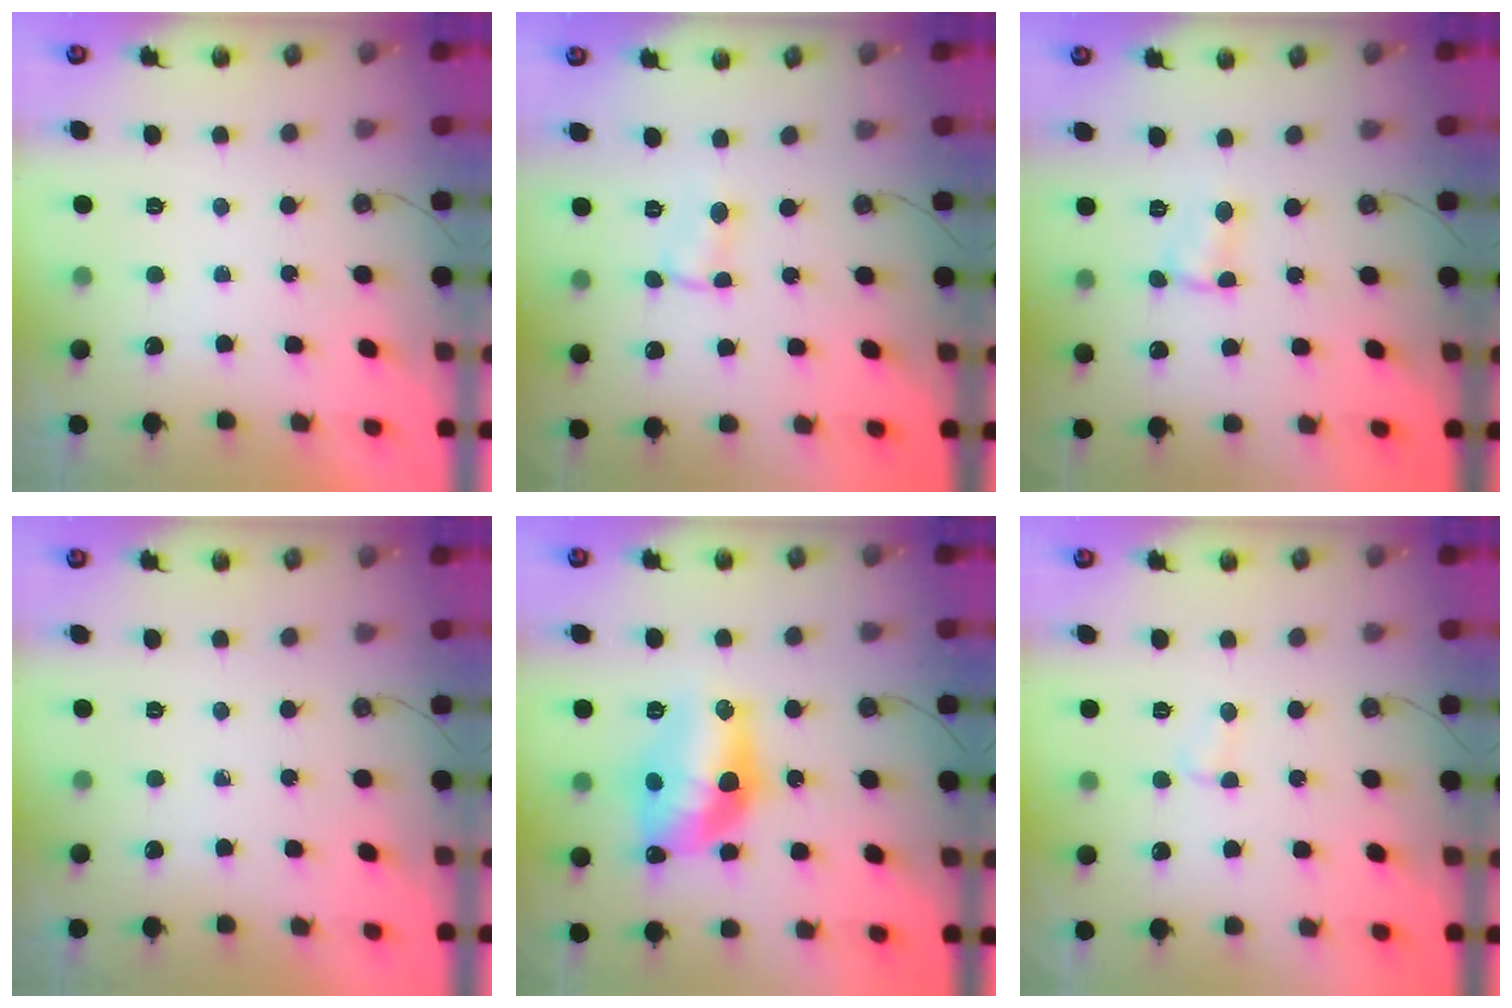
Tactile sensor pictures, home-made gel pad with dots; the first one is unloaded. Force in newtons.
{"total": 1.0, "press": 1.0, "slide": 0.2}
{"total": 1.4, "press": 1.4, "slide": 0.2}
{"total": 0.0}
{"total": 14.9, "press": 14.9, "slide": 1.1}
{"total": 2.6, "press": 2.6, "slide": 0.2}